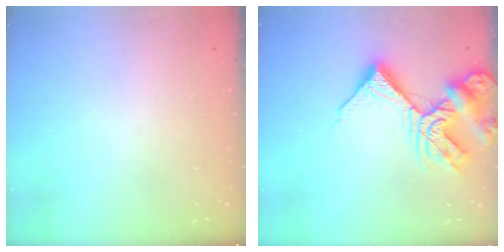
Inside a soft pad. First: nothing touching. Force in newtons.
{"total": 16.0, "press": 15.9, "slide": 1.8}